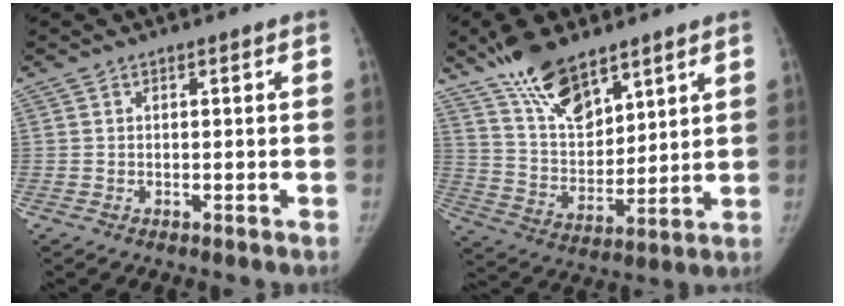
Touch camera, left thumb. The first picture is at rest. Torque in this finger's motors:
{"motor_torque": [1.41, -0.19, 1.52, -1.25, 0.38]}